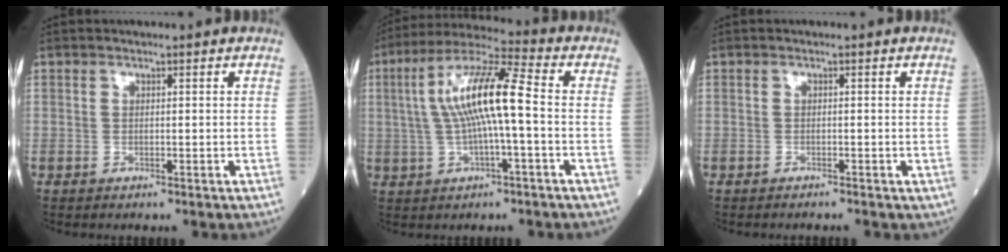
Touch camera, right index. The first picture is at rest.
{"total": 12.0, "force": [0.3, 1.2, 11.9], "torque": [-0.227, 0.025, 0.001]}
{"total": 0.7, "force": [-0.7, 0.2, 0.1], "torque": [-0.005, -0.001, -0.011]}